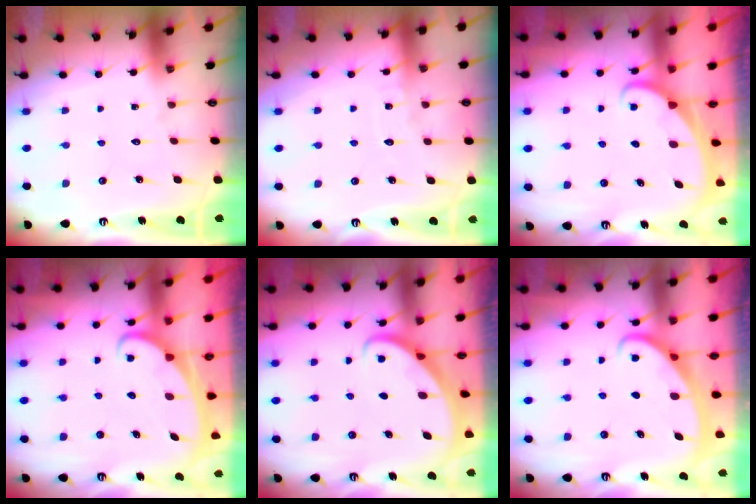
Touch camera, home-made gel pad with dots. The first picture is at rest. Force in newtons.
{"total": 3.0, "press": 3.0, "slide": 0.3}
{"total": 1.6, "press": 1.6, "slide": 0.1}
{"total": 2.1, "press": 2.1, "slide": 0.2}
{"total": 2.7, "press": 2.7, "slide": 0.2}
{"total": 2.8, "press": 2.8, "slide": 0.3}